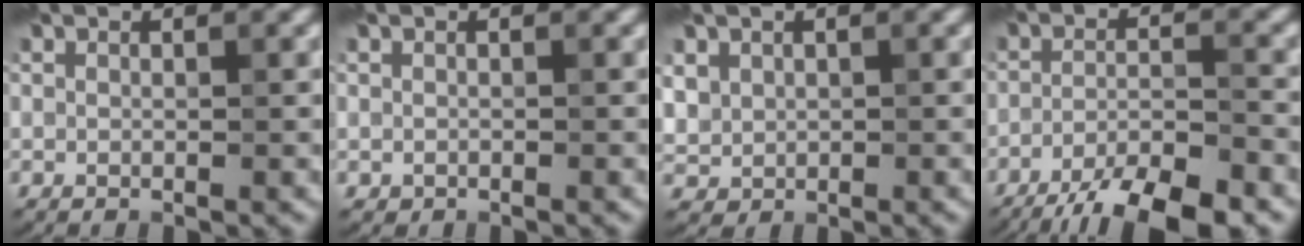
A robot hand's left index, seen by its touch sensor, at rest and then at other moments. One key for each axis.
{"total": 0.7, "fx": -0.1, "fy": 0.7, "fz": -0.2, "tx": 0.013, "ty": -0.004, "tz": -0.005}
{"total": 2.1, "fx": 0.6, "fy": 1.9, "fz": 0.4, "tx": -0.013, "ty": -0.005, "tz": 0.017}
{"total": 8.7, "fx": -6.8, "fy": 1.9, "fz": 5.1, "tx": -0.079, "ty": -0.006, "tz": -0.114}